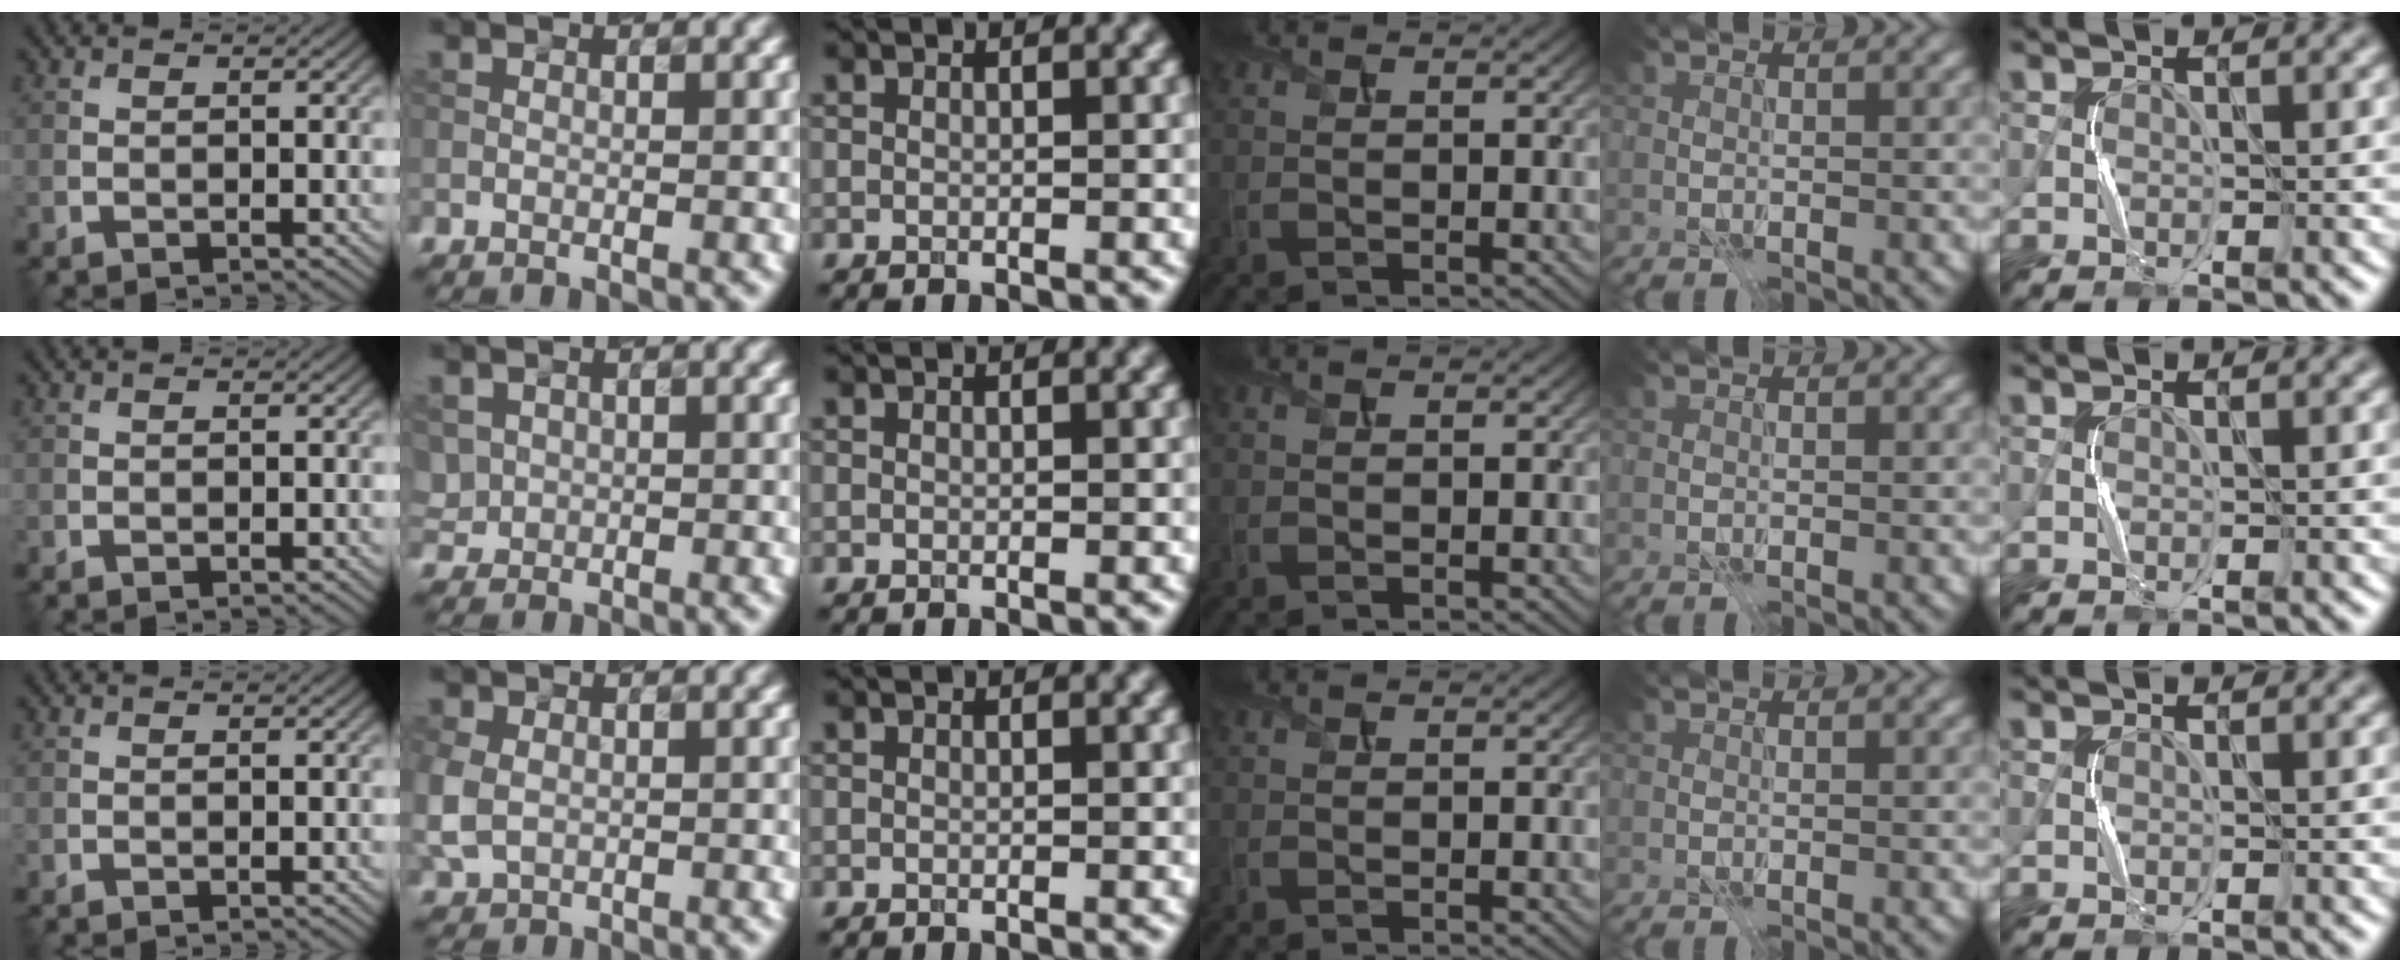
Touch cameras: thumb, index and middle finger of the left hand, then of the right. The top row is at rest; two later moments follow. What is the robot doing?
{"motion": "press", "object": "toy piano key"}